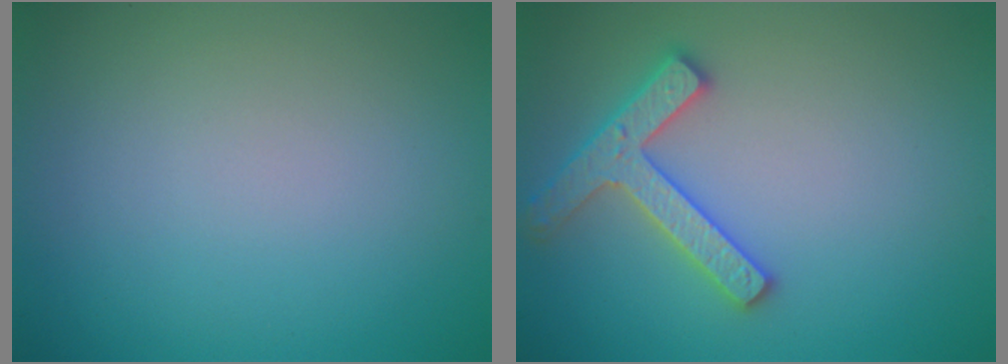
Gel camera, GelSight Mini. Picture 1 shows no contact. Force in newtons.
{"total": 3.5, "press": 3.4, "slide": 0.8}